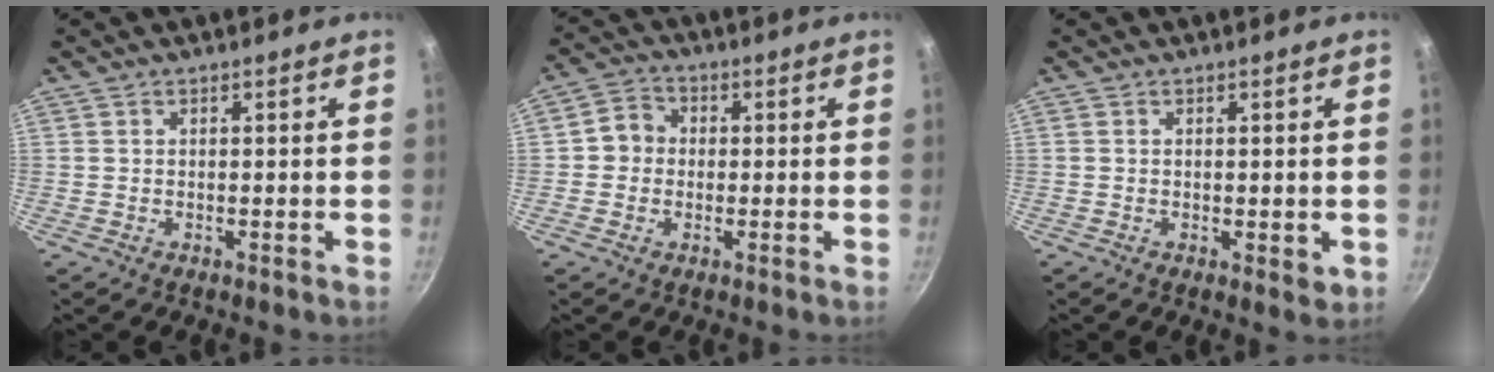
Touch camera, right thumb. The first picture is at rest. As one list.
[{"total": 5.1, "force": [-0.1, 4.7, 2.1], "torque": [-0.007, 0.010, -0.017]}, {"total": 2.1, "force": [-0.3, 0.9, 1.8], "torque": [-0.022, -0.007, -0.003]}]